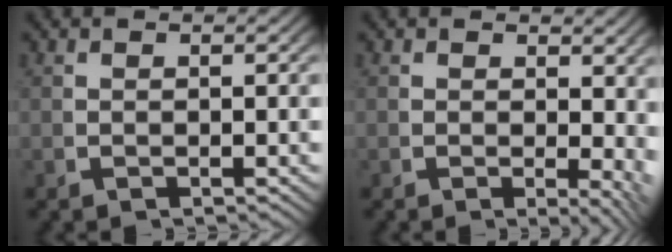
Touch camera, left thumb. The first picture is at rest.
{"total": 3.2, "force": [0.4, 1.8, 2.6], "torque": [-0.024, -0.017, 0.010]}